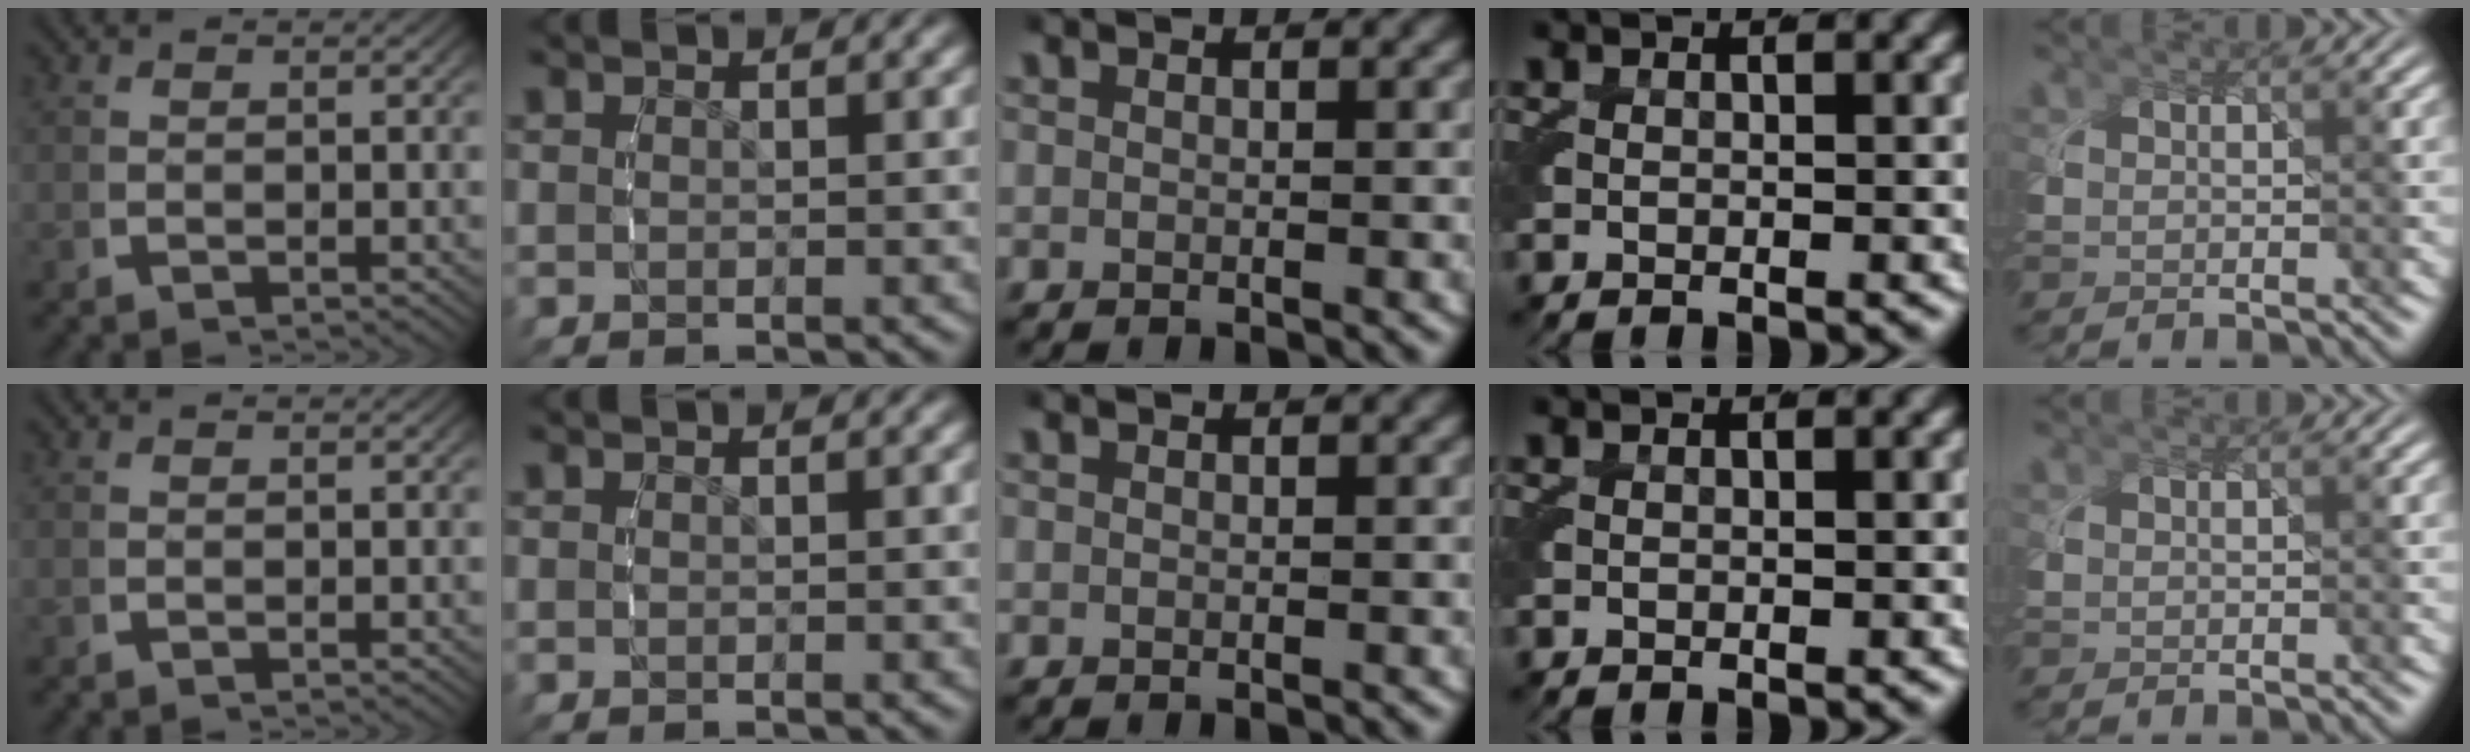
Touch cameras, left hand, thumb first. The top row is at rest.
{}